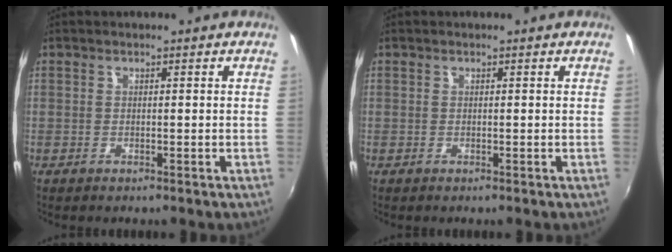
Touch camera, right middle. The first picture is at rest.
{"total": 0.0}